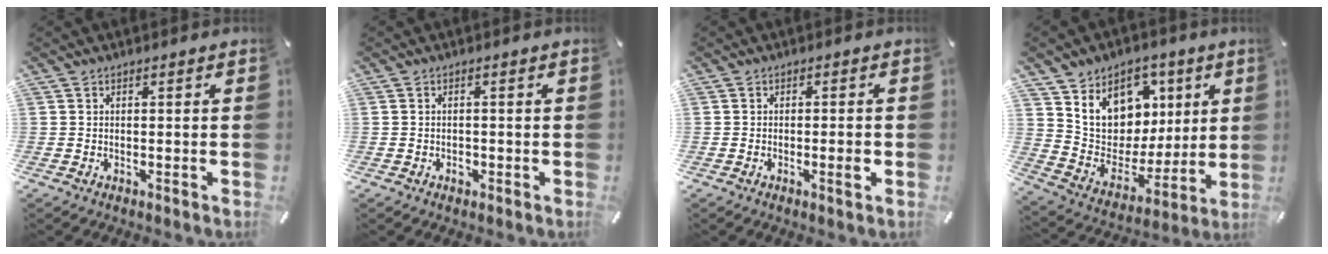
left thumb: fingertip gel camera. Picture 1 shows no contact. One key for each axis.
{"total": 1.2, "fx": -0.4, "fy": 0.9, "fz": 0.8, "tx": -0.016, "ty": 0.002, "tz": -0.008}
{"total": 2.3, "fx": -0.7, "fy": 0.5, "fz": 2.1, "tx": -0.037, "ty": 0.002, "tz": -0.014}
{"total": 13.2, "fx": 5.5, "fy": 11.4, "fz": 3.8, "tx": -0.065, "ty": -0.045, "tz": 0.110}